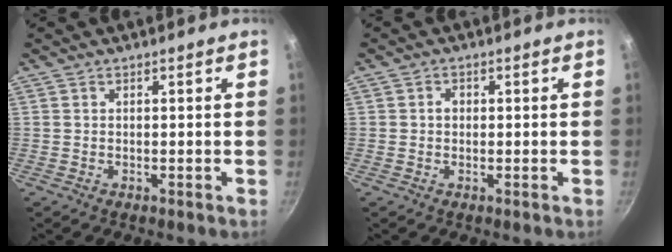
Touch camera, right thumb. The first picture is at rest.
{"total": 1.5, "force": [0.0, 1.3, 0.7], "torque": [-0.007, 0.004, -0.002]}